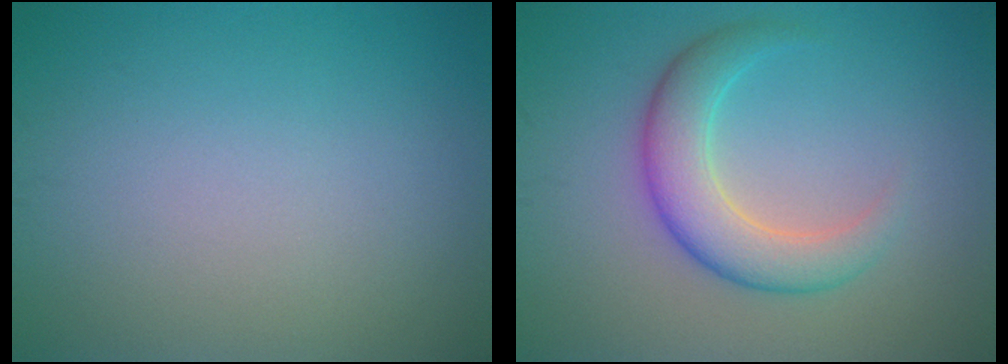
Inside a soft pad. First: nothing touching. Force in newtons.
{"total": 4.6, "press": 4.6, "slide": 0.2}